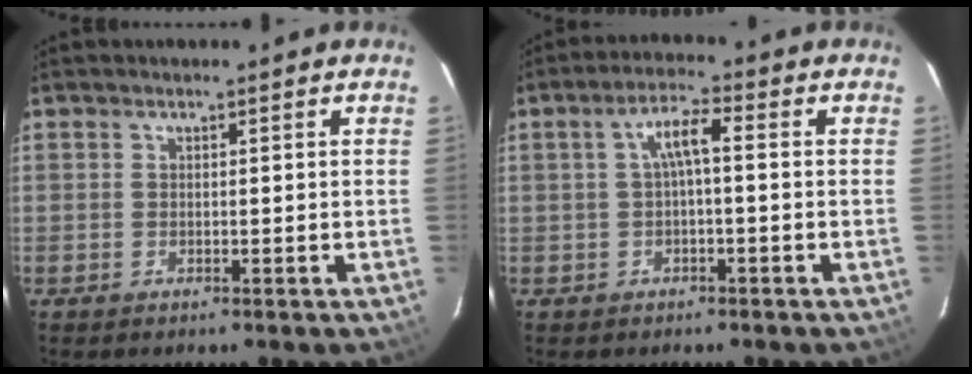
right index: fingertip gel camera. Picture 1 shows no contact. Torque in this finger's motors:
{"motor_torque": [0.38, 0.03, 0.25, 0.09]}